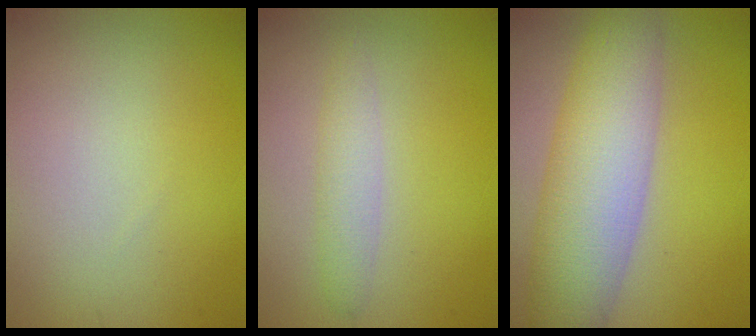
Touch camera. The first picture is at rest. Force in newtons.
{"total": 2.0, "press": 2.0, "slide": 0.1}
{"total": 8.5, "press": 8.5, "slide": 0.3}